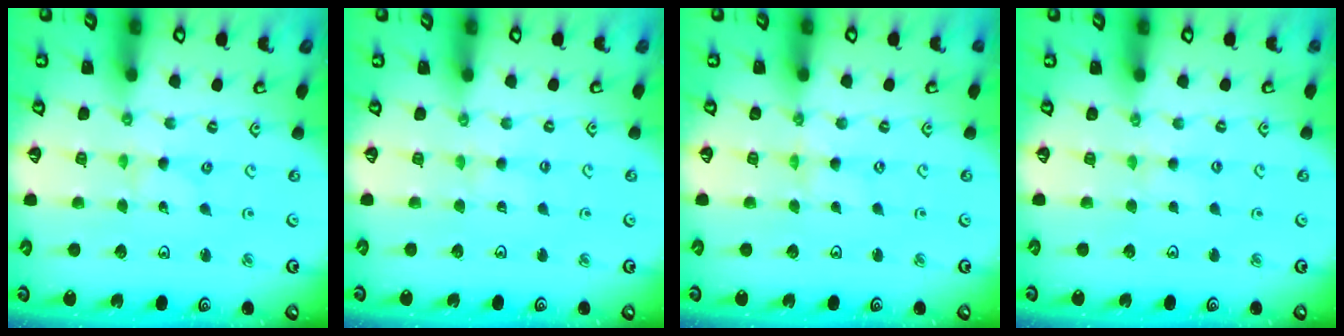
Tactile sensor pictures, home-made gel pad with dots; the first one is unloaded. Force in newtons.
{"total": 2.0, "press": 2.0, "slide": 0.3}
{"total": 0.0}
{"total": 1.9, "press": 1.9, "slide": 0.2}